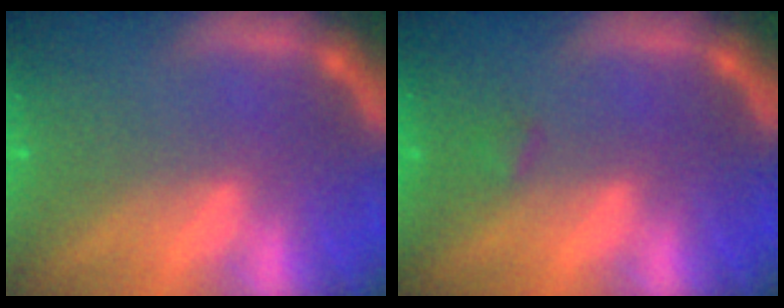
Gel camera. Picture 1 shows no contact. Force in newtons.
{"total": 0.9}